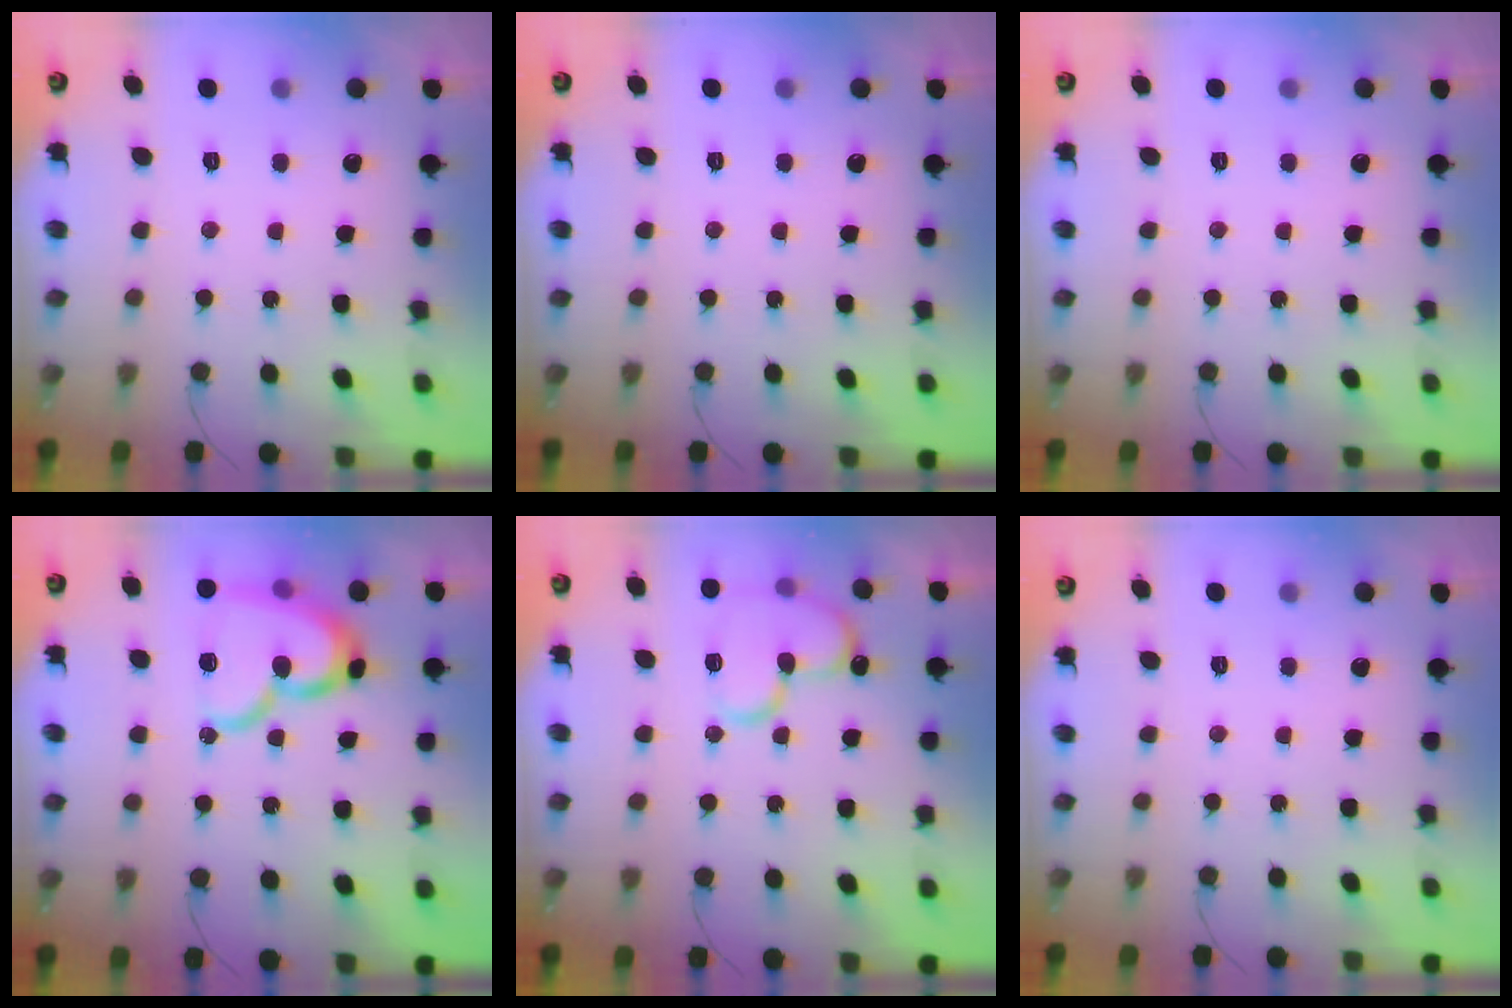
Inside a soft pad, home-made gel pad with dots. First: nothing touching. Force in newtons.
{"total": 0.0}
{"total": 0.0}
{"total": 17.5, "press": 17.4, "slide": 1.8}
{"total": 14.9, "press": 14.8, "slide": 2.0}
{"total": 0.0}